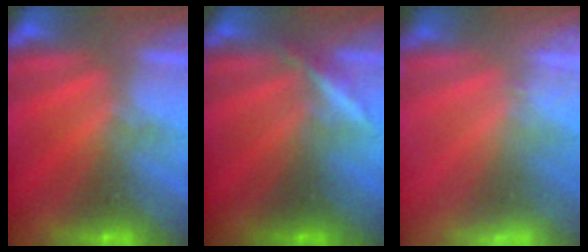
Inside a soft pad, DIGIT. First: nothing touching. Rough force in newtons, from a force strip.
{"total": 3.1}
{"total": 2.4}